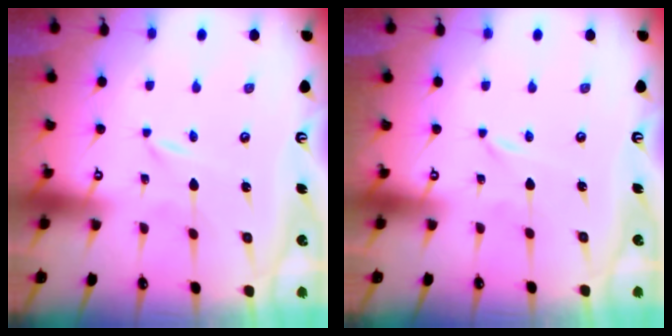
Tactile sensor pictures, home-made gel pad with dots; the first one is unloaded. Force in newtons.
{"total": 0.0}